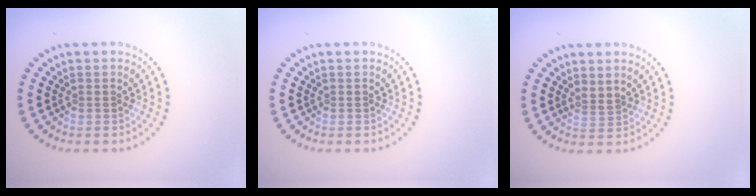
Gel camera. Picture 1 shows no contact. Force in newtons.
{"total": 0.0}
{"total": 0.8, "press": 0.4, "slide": 0.7}